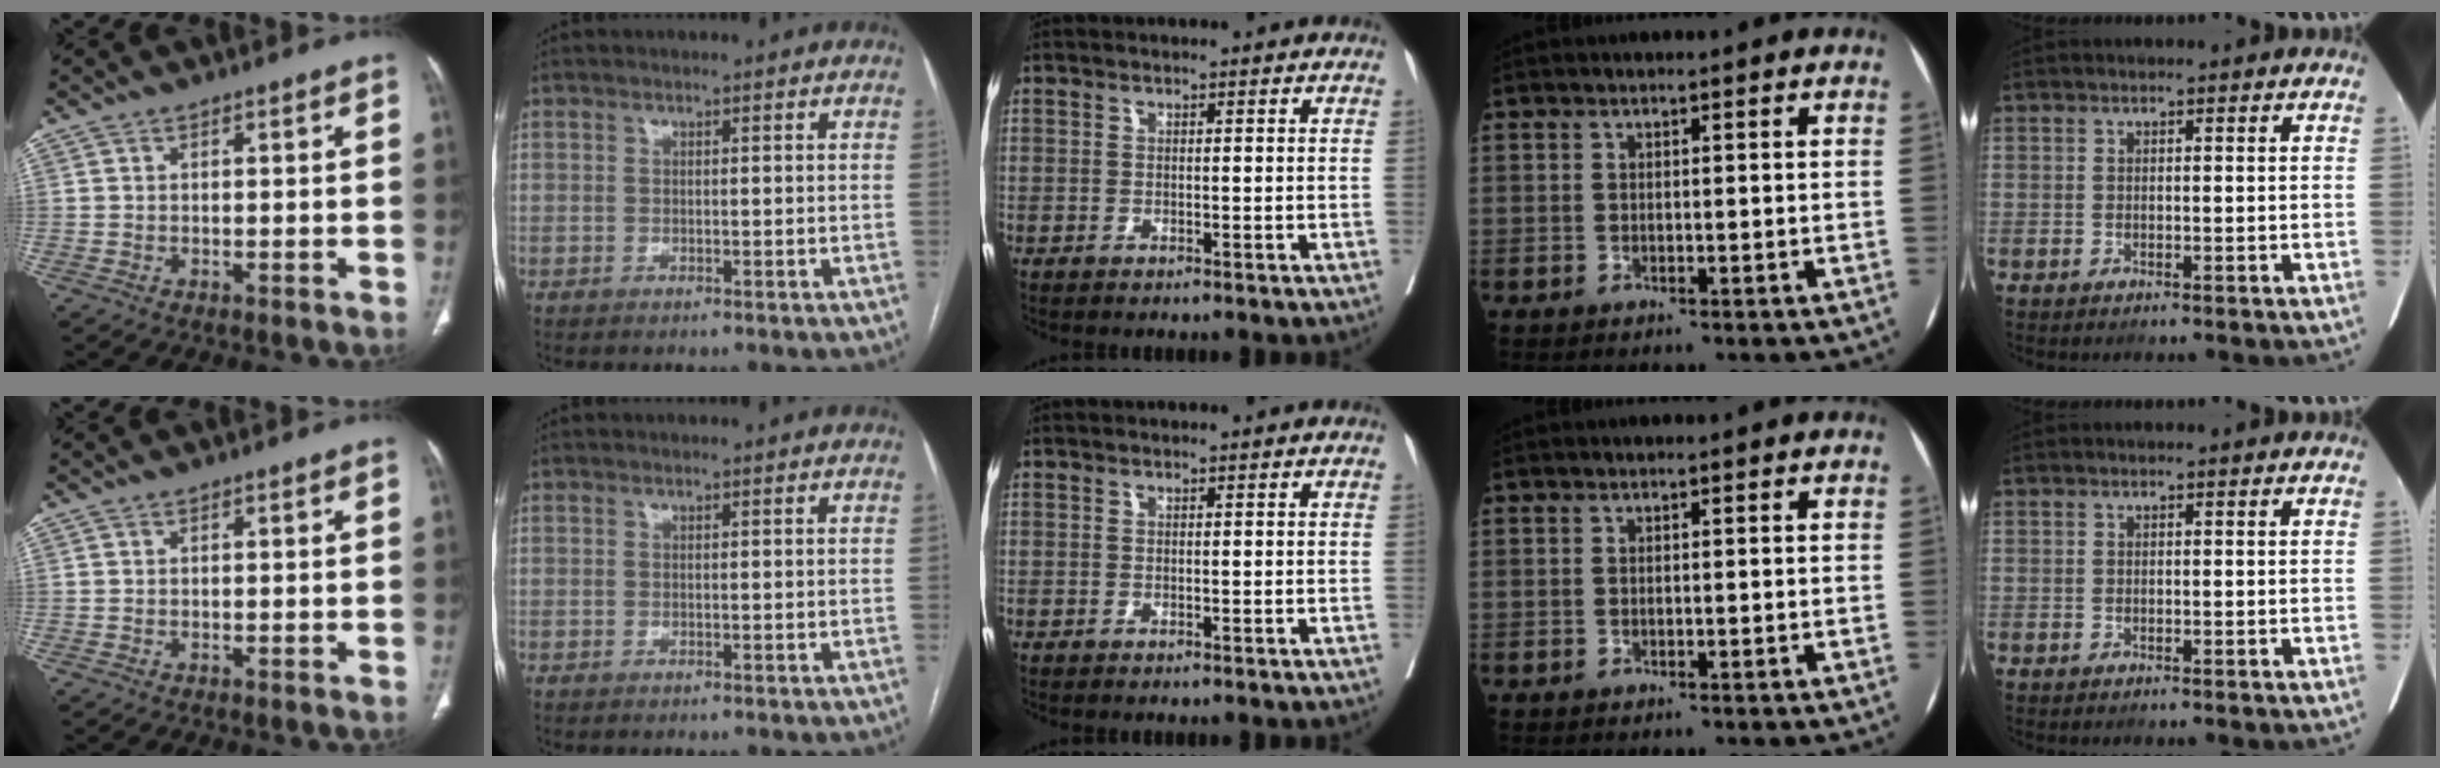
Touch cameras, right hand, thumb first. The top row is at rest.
{}